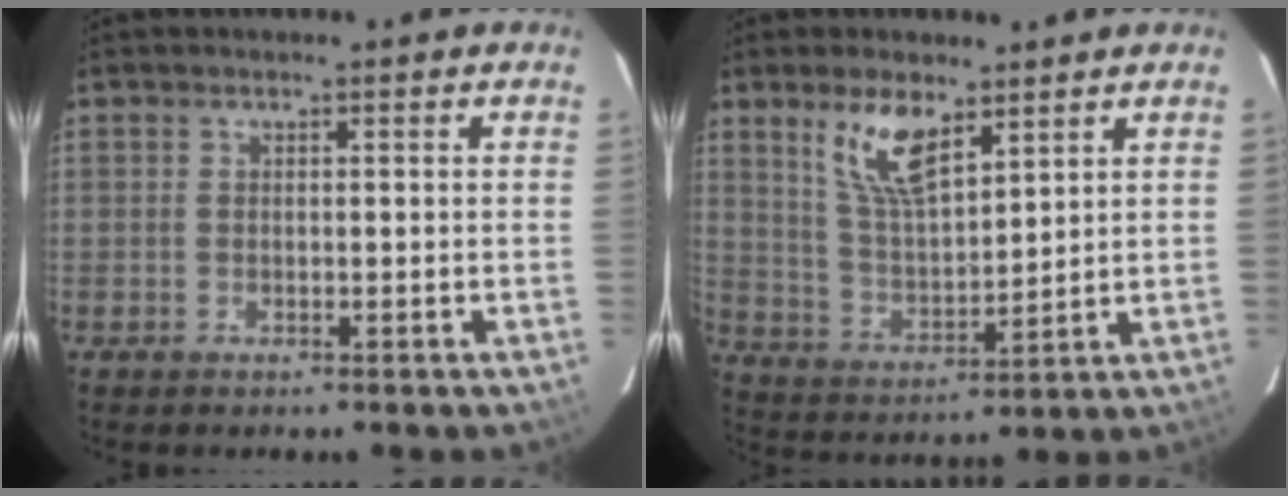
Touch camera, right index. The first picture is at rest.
{"total": 9.7, "force": [6.0, 3.7, 6.7], "torque": [-0.127, 0.003, 0.125]}